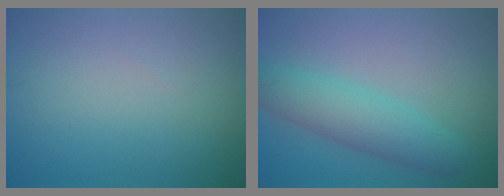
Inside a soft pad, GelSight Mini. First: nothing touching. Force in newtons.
{"total": 4.1, "press": 4.1, "slide": 0.1}